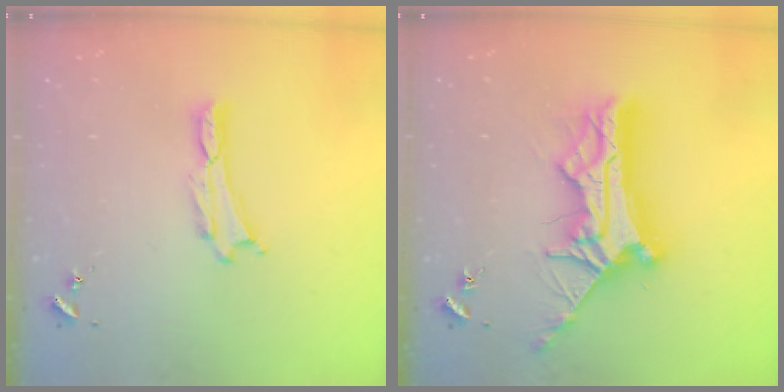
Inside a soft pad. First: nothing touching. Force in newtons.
{"total": 12.0, "press": 12.0, "slide": 1.2}